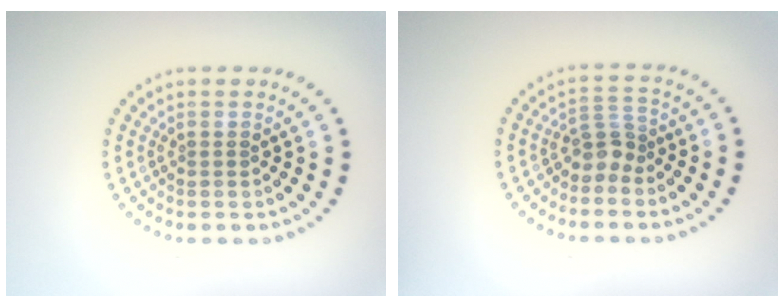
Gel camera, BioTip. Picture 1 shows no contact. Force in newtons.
{"total": 2.4, "press": 1.7, "slide": 1.7}